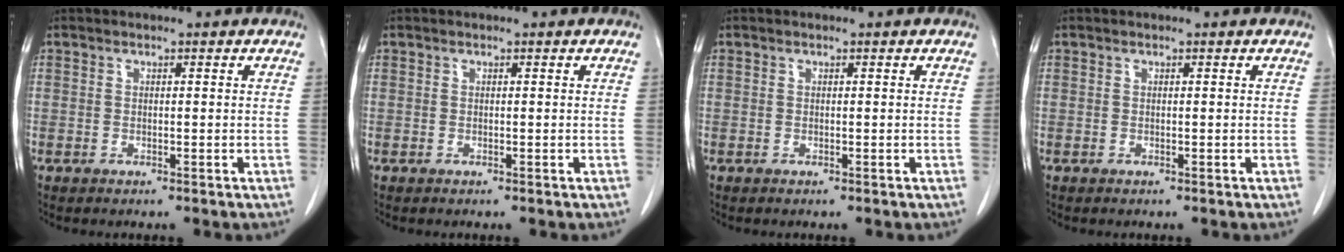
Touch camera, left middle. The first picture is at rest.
{"total": 0.0}
{"total": 0.0}
{"total": 0.0}